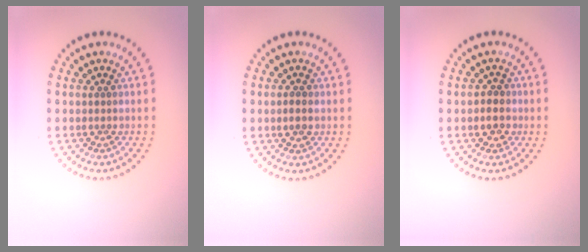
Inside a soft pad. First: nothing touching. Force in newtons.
{"total": 0.9, "press": 0.9, "slide": 0.2}
{"total": 1.7, "press": 1.5, "slide": 0.6}